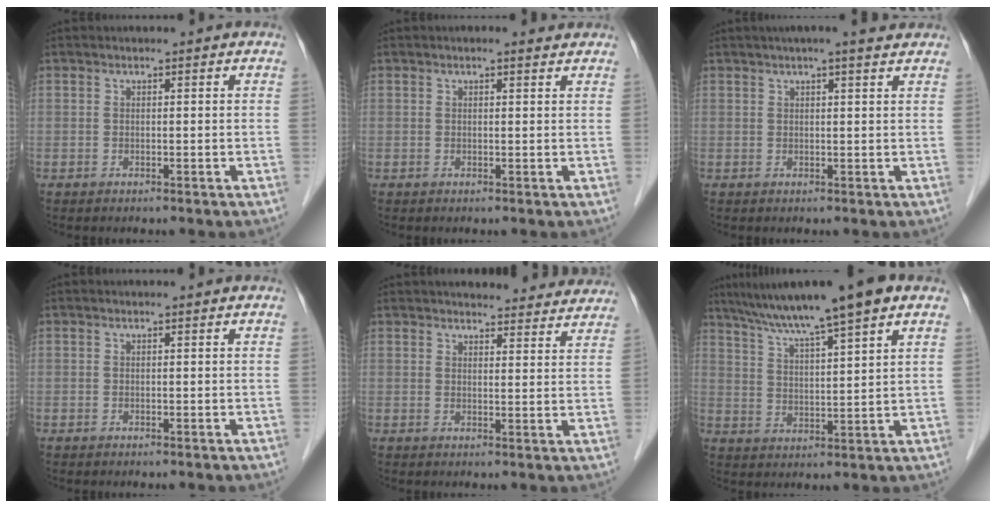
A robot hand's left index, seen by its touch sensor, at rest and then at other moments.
{"total": 1.6, "force": [1.3, 0.5, 0.8], "torque": [-0.016, 0.010, 0.016]}
{"total": 6.1, "force": [5.0, 0.5, 3.5], "torque": [-0.050, 0.023, 0.061]}
{"total": 0.0}
{"total": 16.0, "force": [15.1, 3.3, 4.0], "torque": [-0.024, 0.003, 0.169]}
{"total": 12.9, "force": [9.6, -0.3, 8.7], "torque": [-0.146, 0.025, 0.155]}